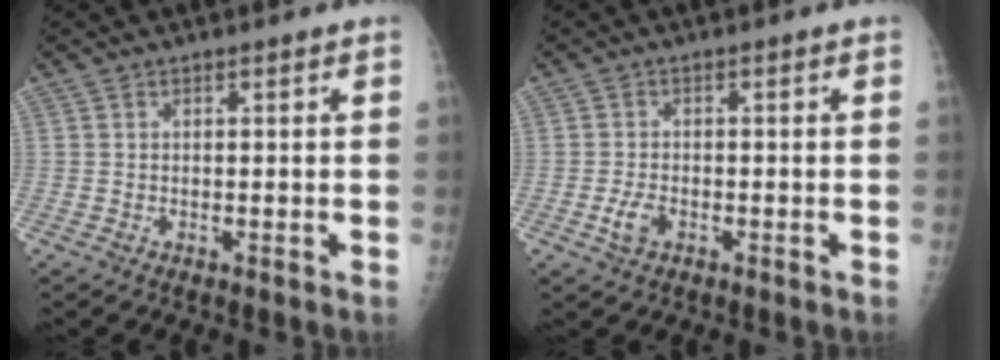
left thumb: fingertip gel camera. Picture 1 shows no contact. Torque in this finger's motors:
{"motor_torque": [-0.19, 0.21, 0.04, -0.01, 0.02]}